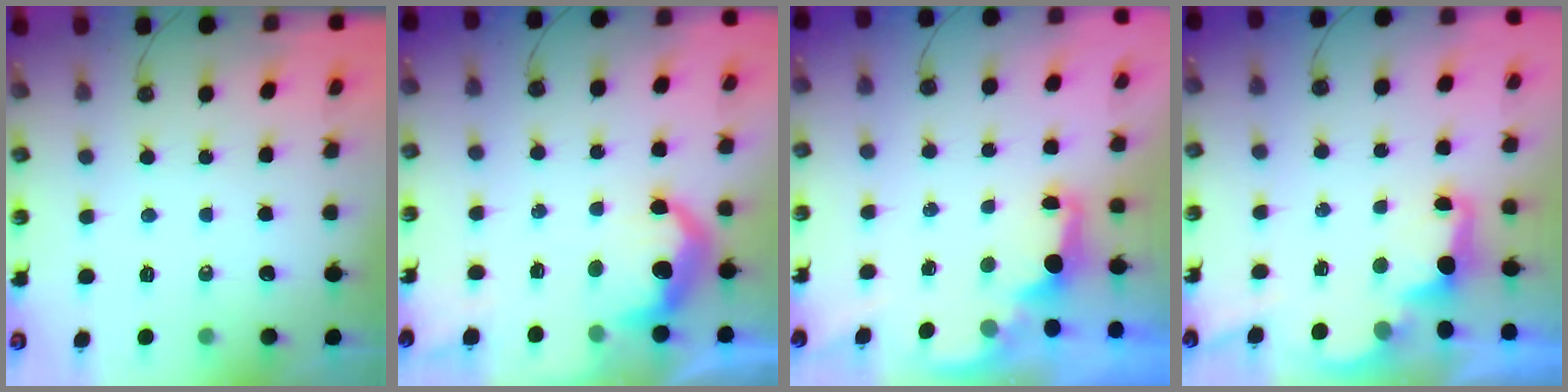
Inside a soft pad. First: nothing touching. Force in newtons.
{"total": 11.0, "press": 11.0, "slide": 0.8}
{"total": 1.8, "press": 1.6, "slide": 0.7}
{"total": 2.7, "press": 2.6, "slide": 0.8}